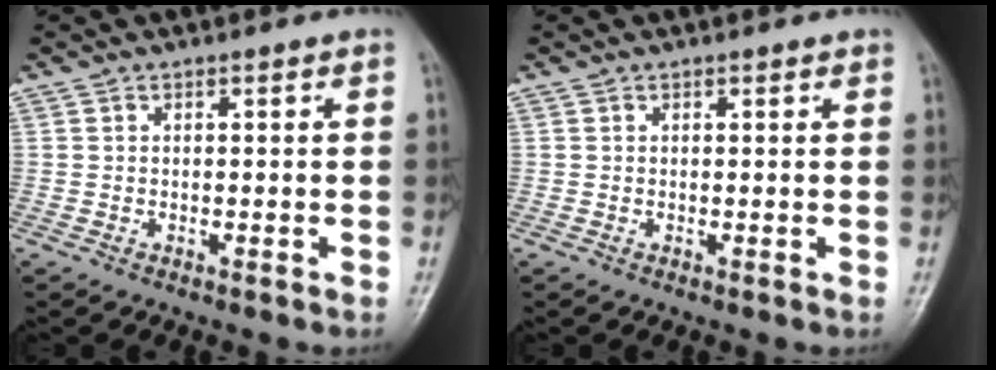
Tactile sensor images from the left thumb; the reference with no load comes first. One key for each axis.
{"total": 0.5, "fx": 0.4, "fy": 0.2, "fz": 0.1, "tx": -0.004, "ty": -0.004, "tz": 0.005}